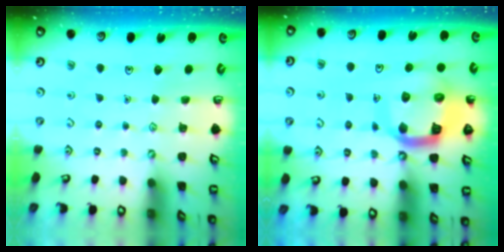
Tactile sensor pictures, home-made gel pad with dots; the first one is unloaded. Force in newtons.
{"total": 14.0, "press": 13.9, "slide": 1.6}